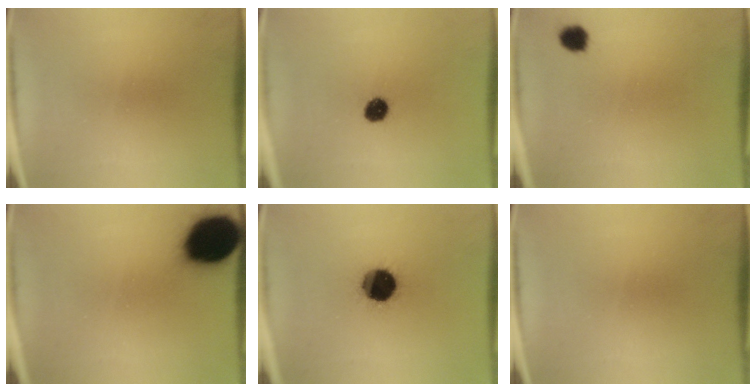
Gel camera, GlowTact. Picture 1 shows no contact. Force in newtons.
{"total": 4.8}
{"total": 2.8}
{"total": 19.2}
{"total": 14.6}
{"total": 0.0}